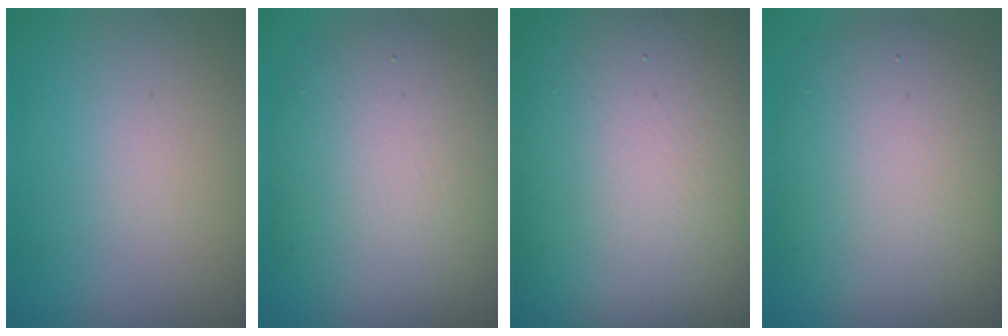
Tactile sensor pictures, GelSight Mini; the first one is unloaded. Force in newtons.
{"total": 9.9, "press": 9.9, "slide": 0.7}
{"total": 24.2, "press": 24.2, "slide": 1.2}
{"total": 10.4, "press": 10.4, "slide": 0.5}